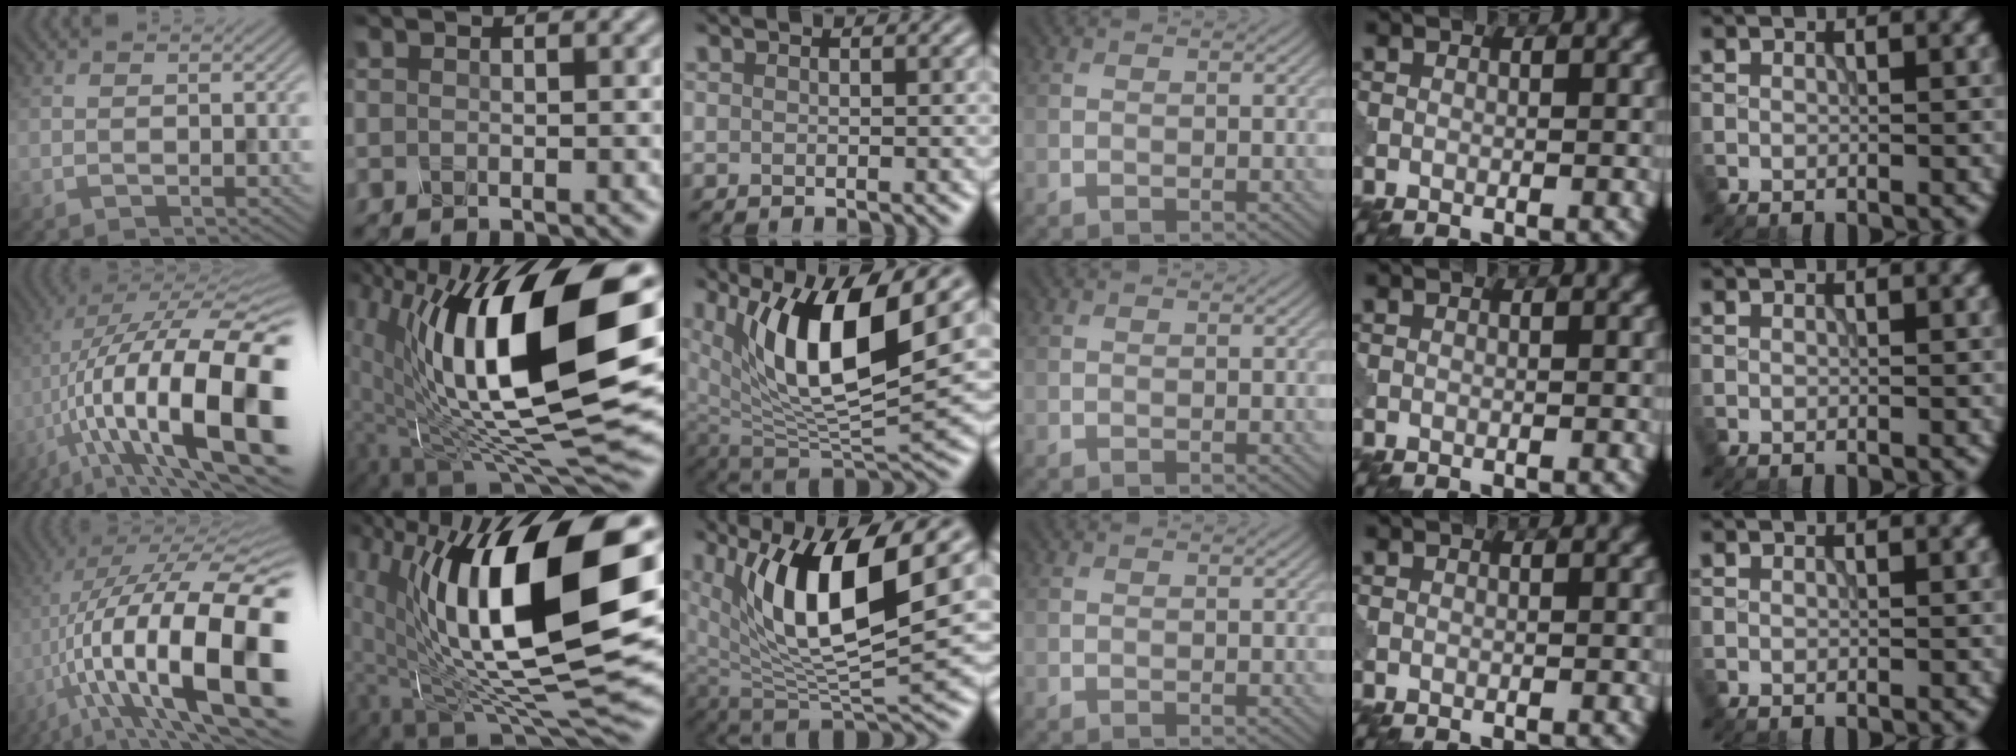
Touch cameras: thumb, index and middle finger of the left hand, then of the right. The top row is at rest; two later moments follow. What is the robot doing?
{"motion": "shake", "object": "plastic piggy bank"}